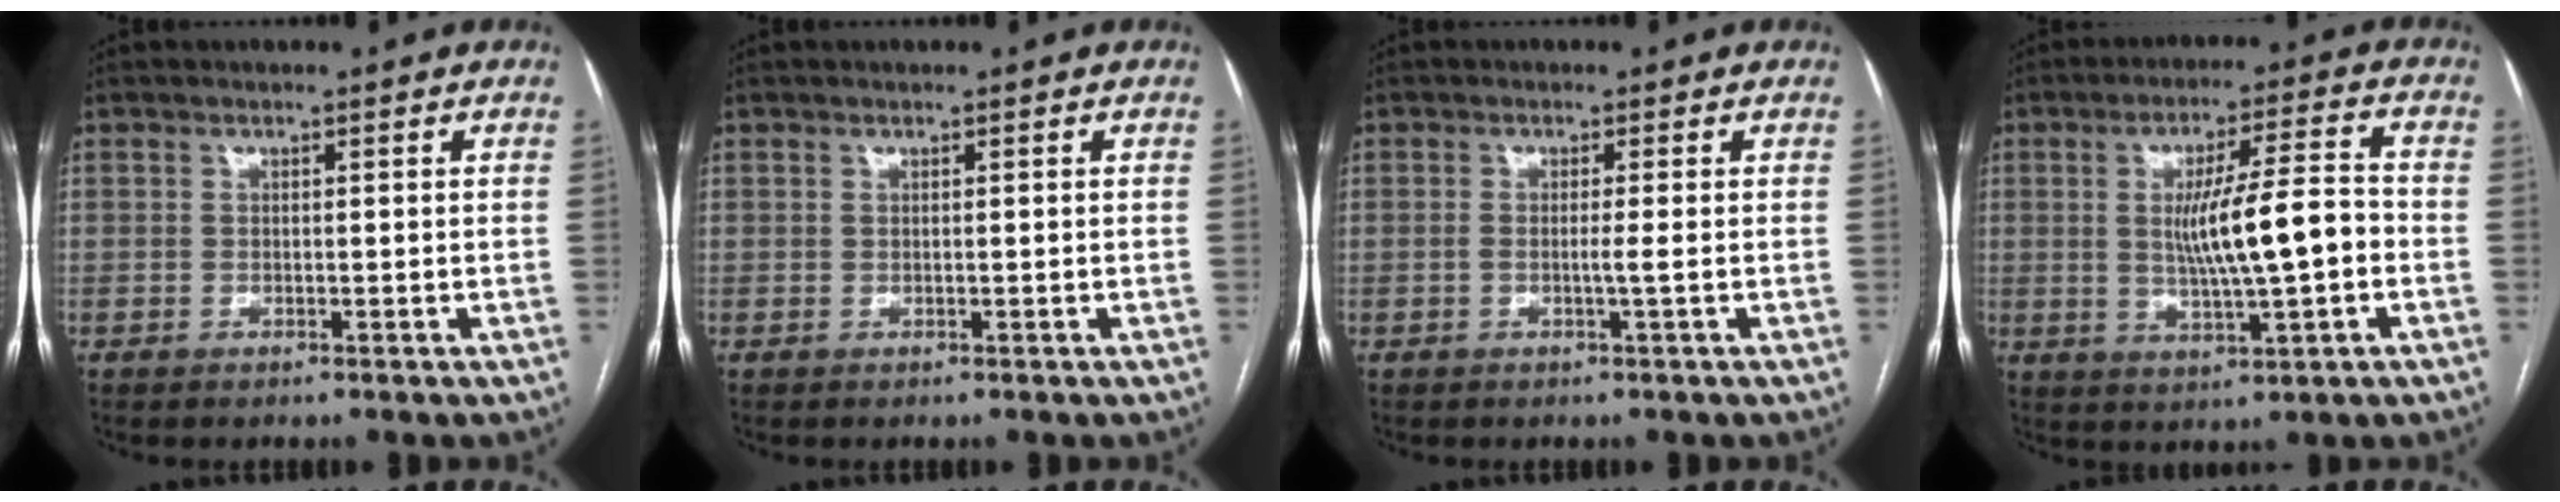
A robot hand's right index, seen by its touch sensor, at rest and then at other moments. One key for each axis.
{"total": 0.0}
{"total": 1.4, "fx": -0.4, "fy": -0.4, "fz": 1.3, "tx": -0.024, "ty": 0.000, "tz": -0.009}
{"total": 10.7, "fx": -0.7, "fy": 1.2, "fz": 10.6, "tx": -0.180, "ty": 0.008, "tz": -0.011}